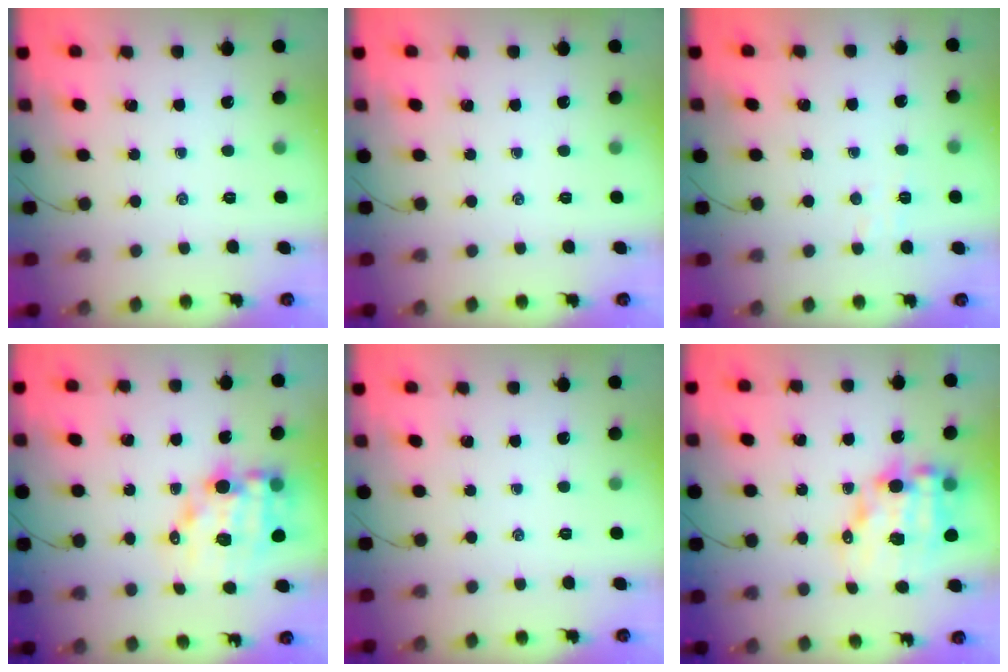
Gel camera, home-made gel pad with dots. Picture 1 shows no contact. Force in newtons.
{"total": 0.0}
{"total": 4.7, "press": 4.6, "slide": 0.8}
{"total": 11.2, "press": 10.7, "slide": 3.3}
{"total": 0.0}
{"total": 11.3, "press": 10.9, "slide": 2.7}